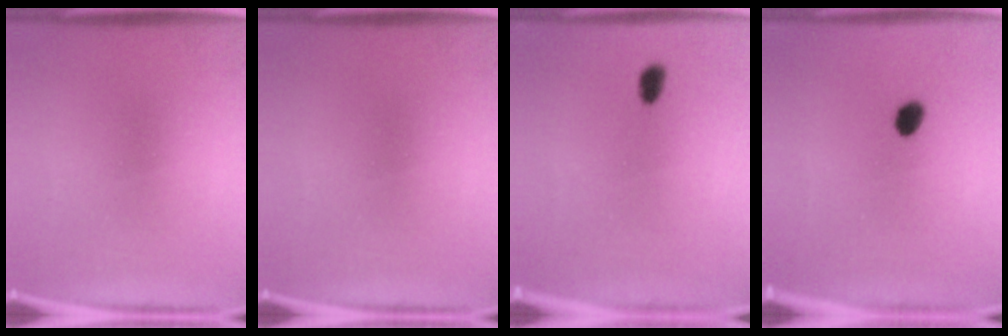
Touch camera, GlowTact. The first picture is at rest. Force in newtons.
{"total": 0.0}
{"total": 2.2}
{"total": 2.7}